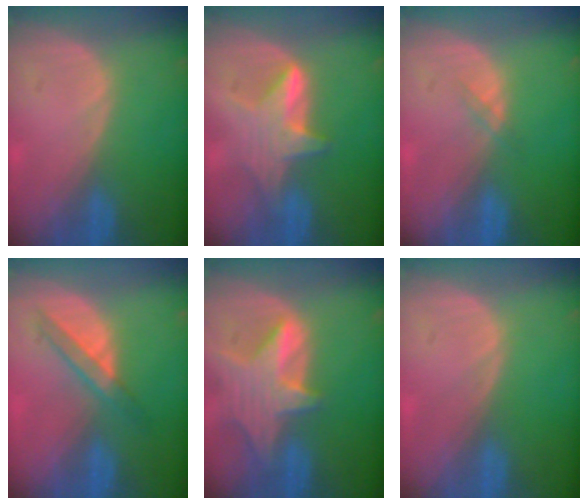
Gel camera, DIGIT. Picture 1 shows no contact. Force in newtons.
{"total": 6.0, "press": 5.8, "slide": 1.7}
{"total": 1.0, "press": 1.0, "slide": 0.2}
{"total": 4.2, "press": 4.1, "slide": 1.2}
{"total": 8.1, "press": 7.4, "slide": 3.3}
{"total": 0.0}